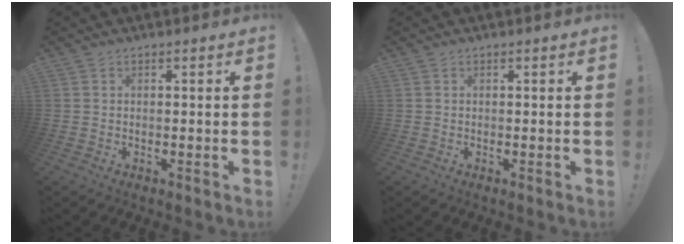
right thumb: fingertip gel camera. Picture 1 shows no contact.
{"total": 0.0}